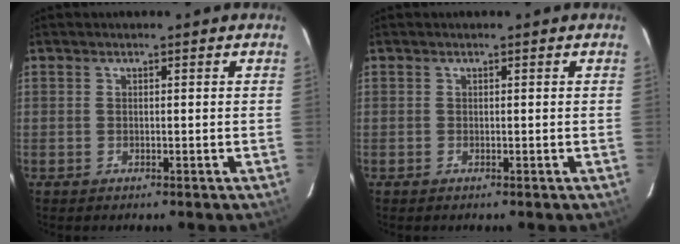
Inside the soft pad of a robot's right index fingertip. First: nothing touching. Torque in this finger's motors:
{"motor_torque": [0.06, 0.05, 0.02, 0.01]}